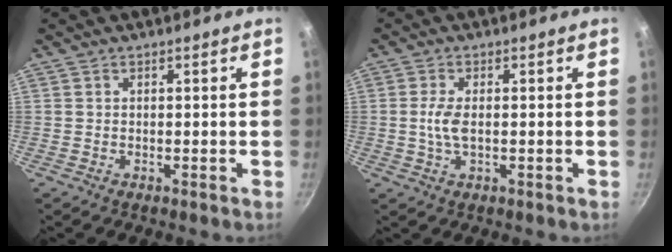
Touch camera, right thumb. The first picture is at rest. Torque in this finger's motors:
{"motor_torque": [0.20, 0.29, 0.76, -0.36, 0.10]}